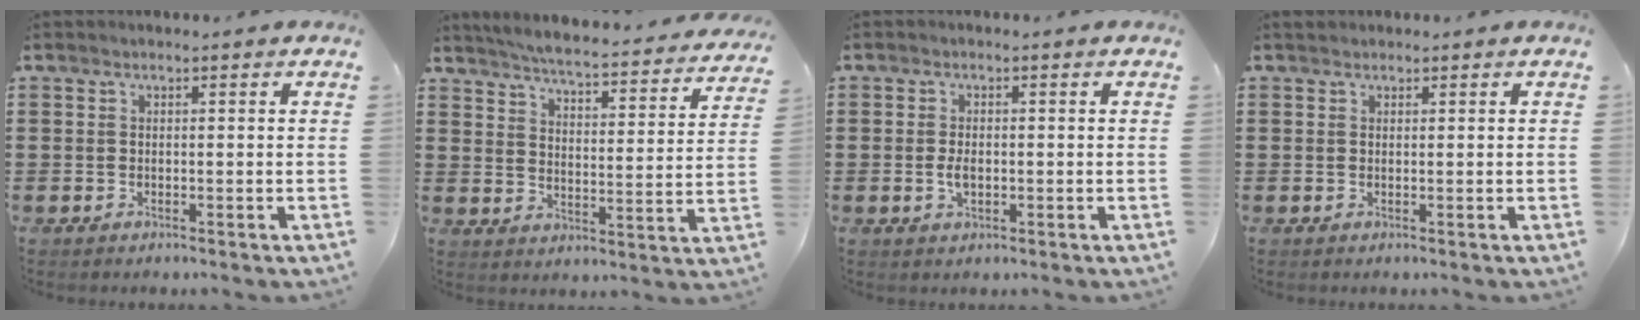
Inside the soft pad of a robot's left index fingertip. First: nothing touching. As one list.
[{"total": 4.4, "force": [4.2, -0.7, 1.1], "torque": [-0.046, -0.040, 0.064]}, {"total": 2.2, "force": [-0.2, 1.2, 1.9], "torque": [-0.045, -0.001, -0.006]}, {"total": 0.8, "force": [0.7, 0.4, 0.1], "torque": [-0.004, 0.004, 0.013]}]